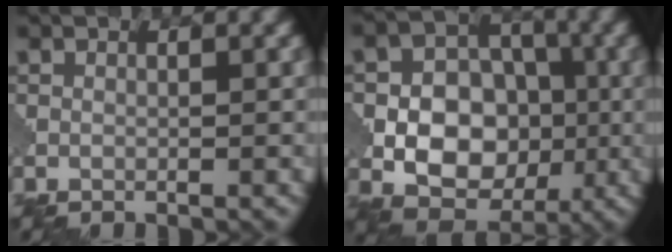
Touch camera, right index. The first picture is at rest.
{"total": 9.5, "force": [-1.7, 7.4, 5.7], "torque": [-0.061, 0.001, -0.045]}